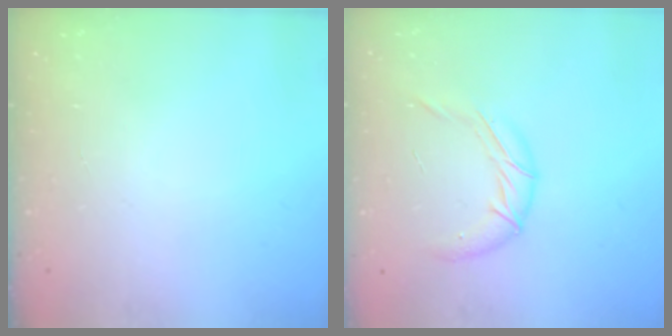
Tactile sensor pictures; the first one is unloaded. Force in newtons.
{"total": 9.5, "press": 9.4, "slide": 1.1}